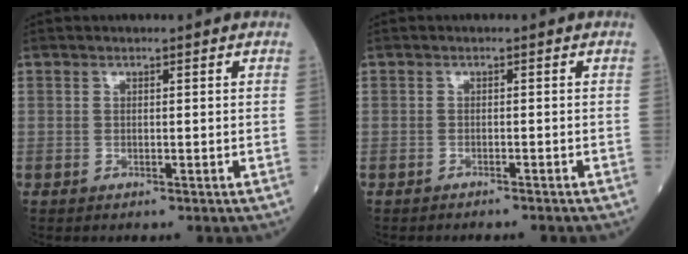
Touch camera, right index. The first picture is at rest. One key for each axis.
{"total": 2.7, "fx": -2.5, "fy": 0.2, "fz": 0.8, "tx": -0.014, "ty": -0.002, "tz": -0.032}